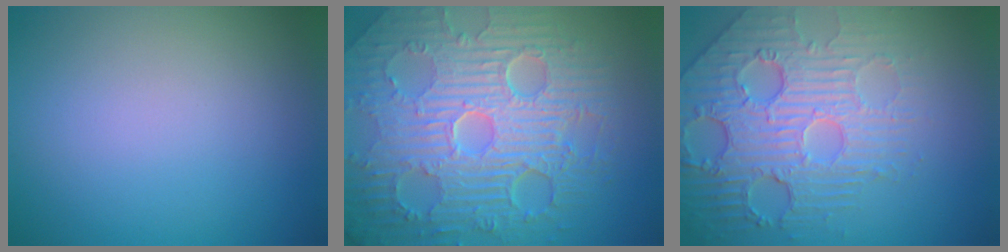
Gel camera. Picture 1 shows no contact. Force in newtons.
{"total": 11.4, "press": 7.3, "slide": 8.7}
{"total": 6.9, "press": 5.2, "slide": 4.5}